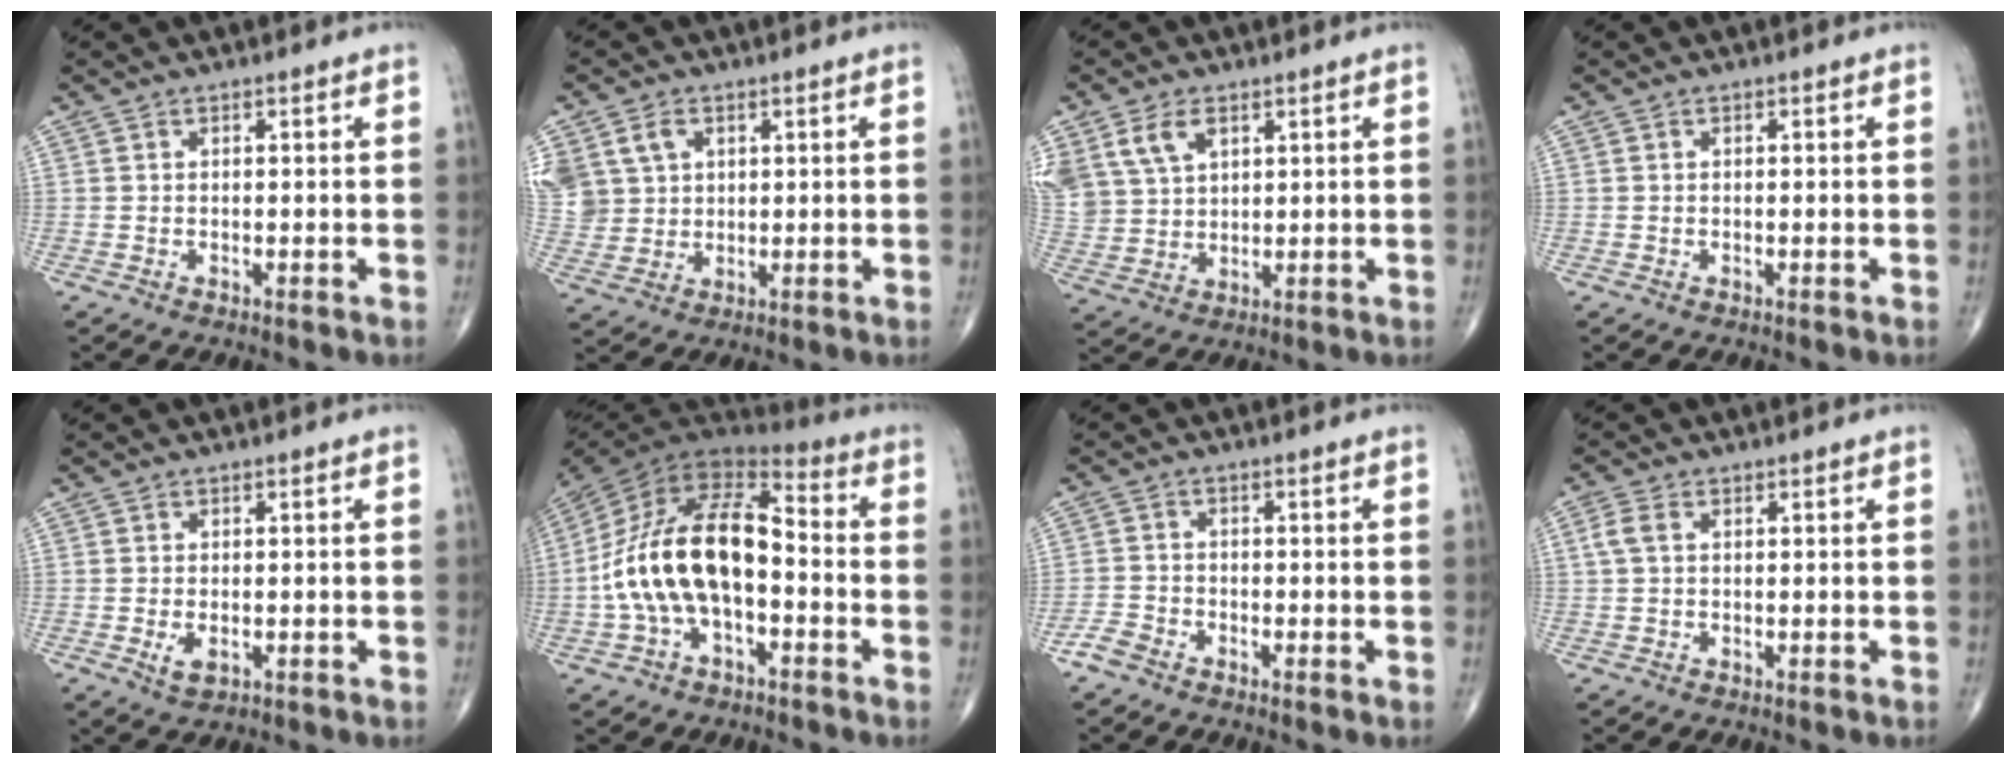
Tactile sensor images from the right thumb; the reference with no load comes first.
{"total": 11.4, "force": [4.0, 9.3, 5.2], "torque": [-0.113, 0.009, 0.092]}
{"total": 10.8, "force": [5.2, 7.3, 6.0], "torque": [-0.127, -0.004, 0.115]}
{"total": 0.0}
{"total": 2.9, "force": [-0.7, 1.7, 2.2], "torque": [-0.039, -0.004, -0.007]}
{"total": 19.9, "force": [-2.7, 10.7, 16.6], "torque": [-0.311, 0.045, -0.054]}
{"total": 2.8, "force": [-2.2, 1.4, 1.1], "torque": [-0.023, 0.001, -0.049]}
{"total": 2.6, "force": [0.5, 1.6, 1.9], "torque": [-0.053, 0.011, 0.010]}